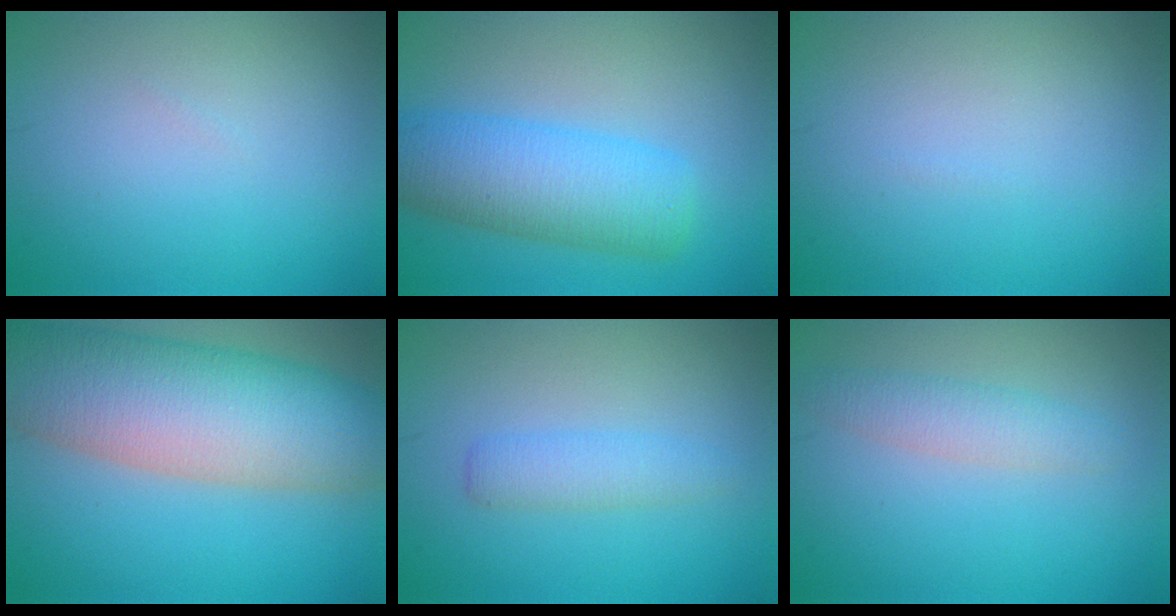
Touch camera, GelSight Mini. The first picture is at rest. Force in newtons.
{"total": 7.2, "press": 7.2, "slide": 0.4}
{"total": 0.0}
{"total": 12.4, "press": 12.4, "slide": 0.6}
{"total": 2.1, "press": 2.1, "slide": 0.1}
{"total": 2.5, "press": 2.5, "slide": 0.1}